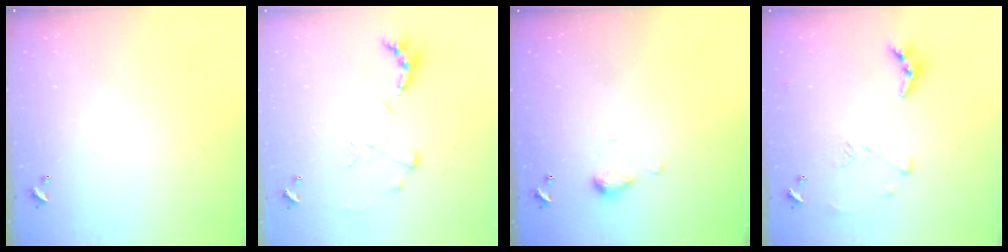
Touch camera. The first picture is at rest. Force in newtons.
{"total": 1.1, "press": 1.0, "slide": 0.4}
{"total": 5.6, "press": 5.5, "slide": 0.7}
{"total": 9.6, "press": 9.5, "slide": 0.9}